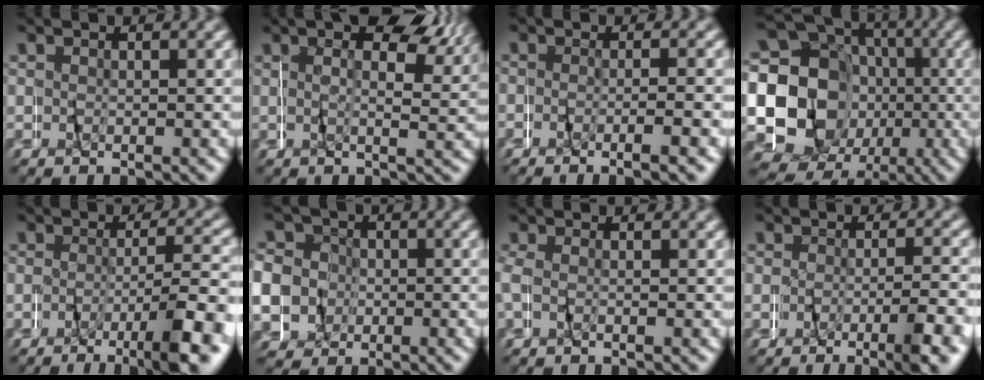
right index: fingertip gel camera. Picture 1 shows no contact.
{"total": 4.5, "force": [2.3, 1.0, 3.8], "torque": [-0.051, 0.013, 0.026]}
{"total": 2.4, "force": [-2.1, -0.4, 1.2], "torque": [-0.023, 0.001, -0.037]}
{"total": 17.3, "force": [-1.8, 15.7, 7.0], "torque": [-0.163, -0.047, -0.031]}
{"total": 6.1, "force": [-4.1, 0.6, 4.5], "torque": [-0.068, -0.005, -0.067]}
{"total": 9.3, "force": [0.6, 8.7, 3.2], "torque": [-0.079, -0.006, 0.001]}
{"total": 1.3, "force": [-0.9, 0.6, 0.8], "torque": [-0.026, 0.000, -0.018]}
{"total": 4.0, "force": [-3.0, 0.6, 2.6], "torque": [-0.036, -0.004, -0.051]}